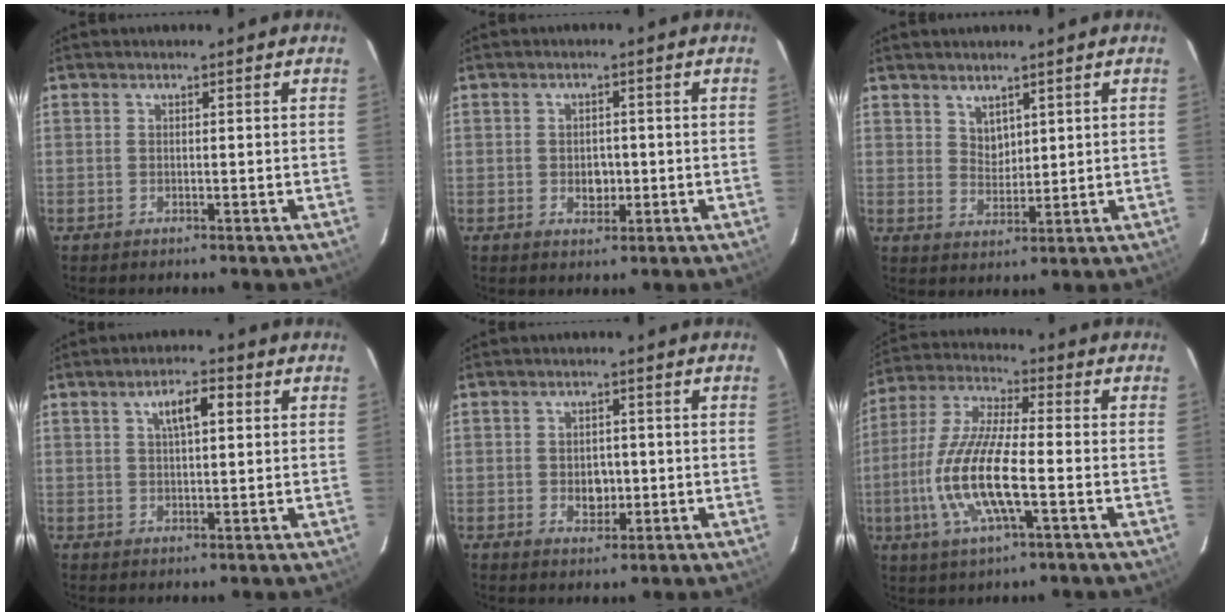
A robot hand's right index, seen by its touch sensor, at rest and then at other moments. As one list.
[{"total": 3.3, "force": [-0.6, 2.6, 2.0], "torque": [-0.033, 0.002, -0.006]}, {"total": 3.5, "force": [2.5, 2.1, 1.3], "torque": [-0.014, 0.001, 0.049]}, {"total": 5.4, "force": [2.0, 1.8, 4.6], "torque": [-0.078, 0.012, 0.036]}, {"total": 3.9, "force": [-0.5, 3.1, 2.4], "torque": [-0.040, 0.002, -0.004]}, {"total": 15.1, "force": [-3.7, 3.7, 14.2], "torque": [-0.295, -0.010, -0.074]}]